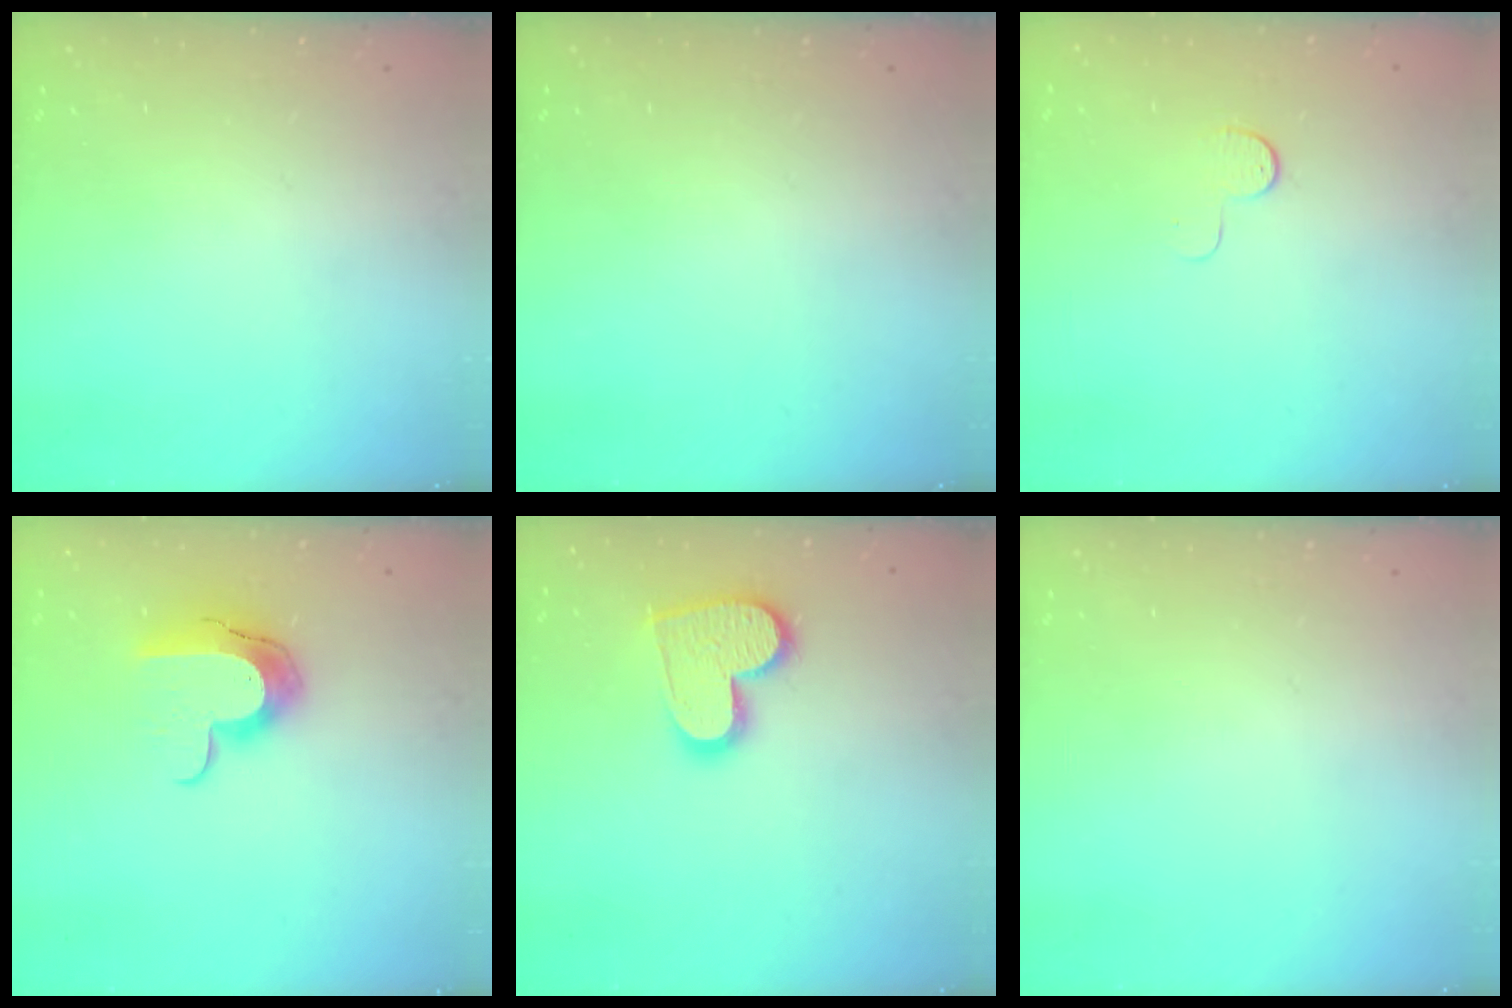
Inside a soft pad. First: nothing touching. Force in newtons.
{"total": 0.0}
{"total": 4.6, "press": 4.6, "slide": 0.4}
{"total": 10.5, "press": 10.5, "slide": 0.8}
{"total": 13.8, "press": 13.8, "slide": 1.1}
{"total": 0.0}